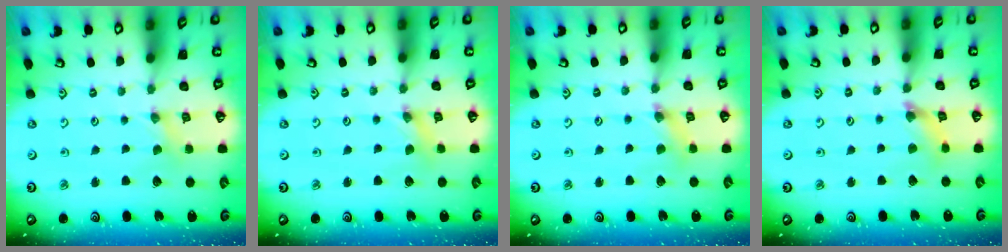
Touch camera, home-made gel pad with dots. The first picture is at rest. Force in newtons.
{"total": 1.7, "press": 1.6, "slide": 0.3}
{"total": 3.2, "press": 3.2, "slide": 0.4}
{"total": 5.0, "press": 5.0, "slide": 0.5}